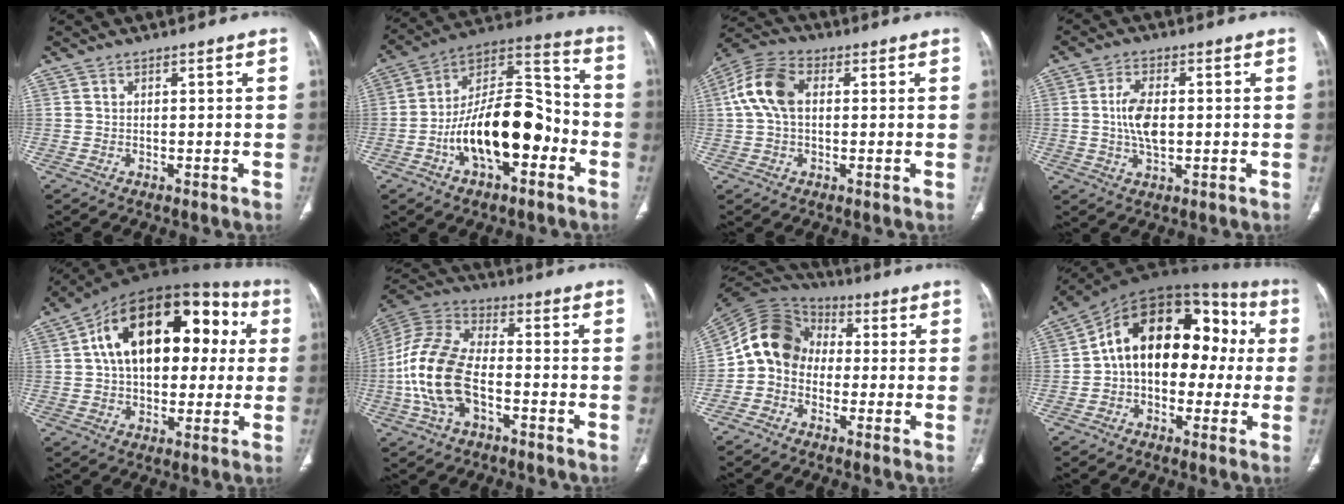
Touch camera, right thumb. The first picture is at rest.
{"total": 21.1, "force": [-5.9, 10.6, 17.2], "torque": [-0.259, 0.062, -0.098]}
{"total": 9.9, "force": [1.3, 6.3, 7.5], "torque": [-0.160, 0.028, 0.020]}
{"total": 7.0, "force": [0.1, 3.7, 6.0], "torque": [-0.118, 0.002, 0.001]}
{"total": 24.1, "force": [4.9, 14.0, 19.0], "torque": [-0.272, 0.044, 0.068]}
{"total": 16.6, "force": [-4.0, 9.2, 13.2], "torque": [-0.287, 0.030, -0.076]}
{"total": 11.8, "force": [-0.7, 9.8, 6.4], "torque": [-0.110, 0.042, -0.032]}
{"total": 20.4, "force": [1.3, 13.0, 15.8], "torque": [-0.202, 0.061, 0.008]}